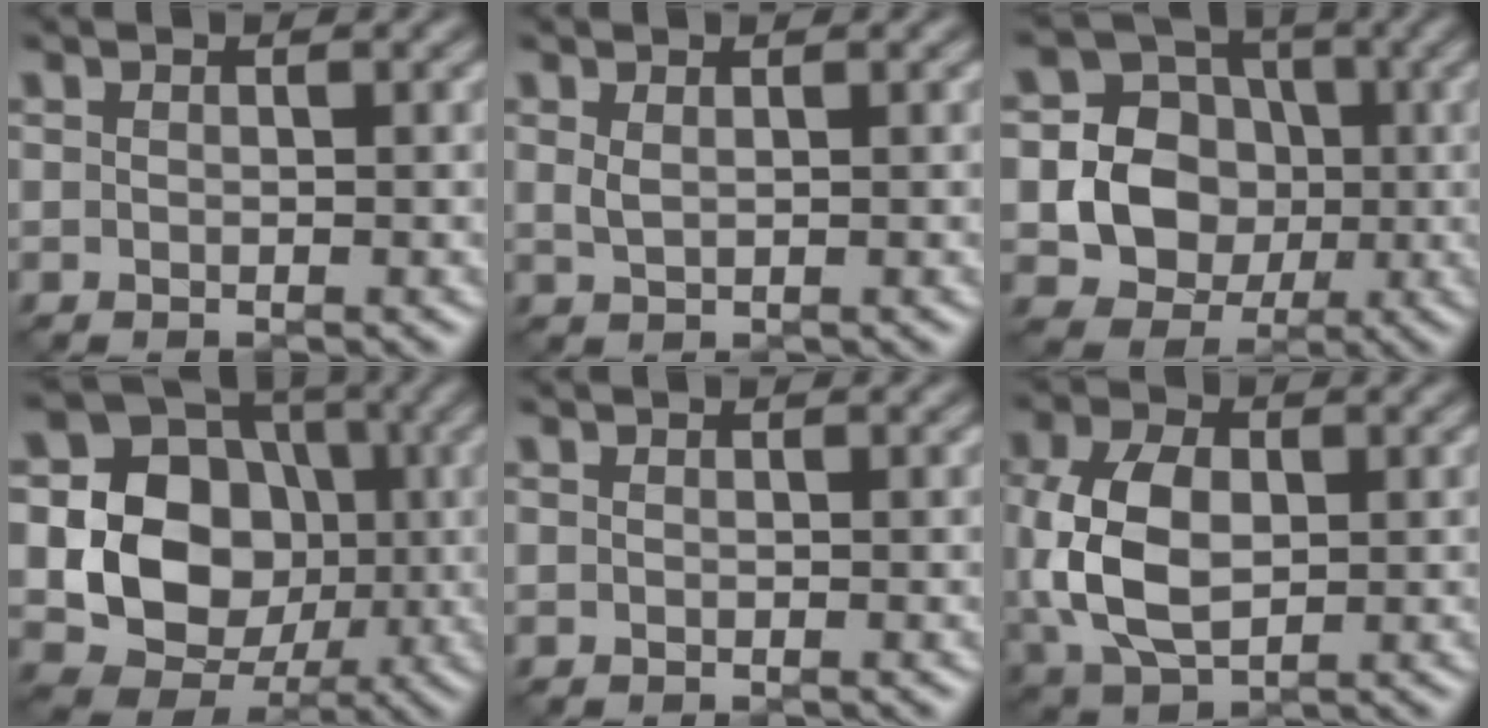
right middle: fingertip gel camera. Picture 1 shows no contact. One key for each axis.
{"total": 0.6, "fx": 0.3, "fy": 0.2, "fz": 0.5, "tx": -0.017, "ty": 0.000, "tz": 0.009}
{"total": 8.0, "fx": -0.6, "fy": 7.5, "fz": 2.8, "tx": -0.041, "ty": 0.004, "tz": -0.028}
{"total": 11.6, "fx": -0.5, "fy": 10.2, "fz": 5.5, "tx": -0.091, "ty": -0.005, "tz": -0.026}
{"total": 0.0}
{"total": 7.1, "fx": 0.0, "fy": 4.7, "fz": 5.4, "tx": -0.128, "ty": 0.000, "tz": 0.003}